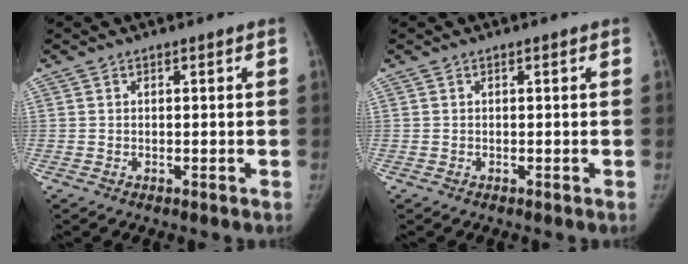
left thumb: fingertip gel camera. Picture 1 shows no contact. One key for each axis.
{"total": 0.0}